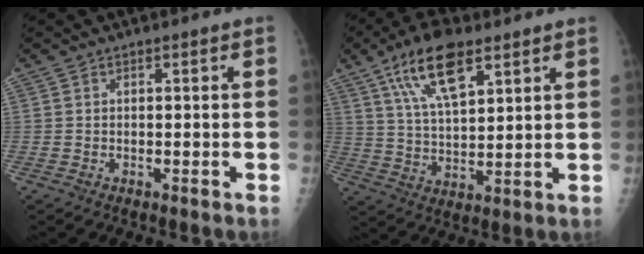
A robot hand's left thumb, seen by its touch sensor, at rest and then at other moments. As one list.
[{"total": 13.3, "force": [7.2, 5.3, 9.9], "torque": [-0.163, -0.020, 0.135]}]